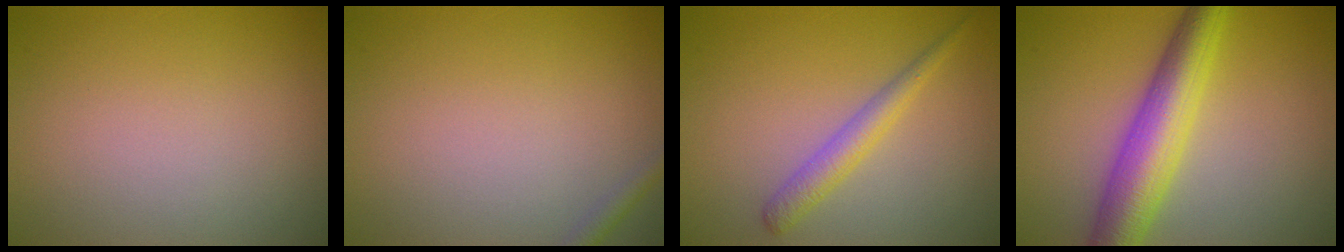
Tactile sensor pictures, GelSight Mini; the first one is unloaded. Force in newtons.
{"total": 1.0, "press": 1.0, "slide": 0.0}
{"total": 2.2, "press": 2.2, "slide": 0.0}
{"total": 6.5, "press": 6.5, "slide": 0.0}